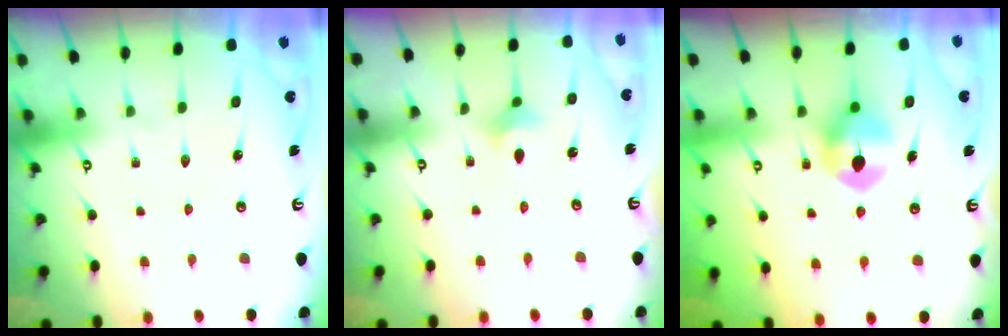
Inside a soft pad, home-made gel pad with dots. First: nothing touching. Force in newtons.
{"total": 2.6, "press": 2.5, "slide": 0.7}
{"total": 8.5, "press": 8.5, "slide": 0.5}